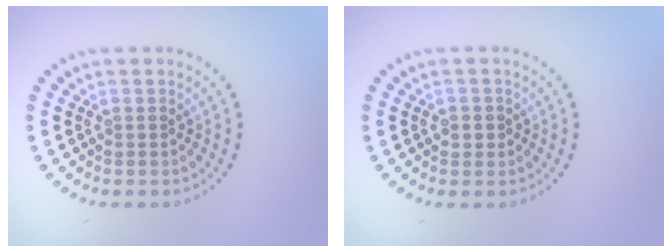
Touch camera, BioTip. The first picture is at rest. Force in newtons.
{"total": 1.1, "press": 1.1, "slide": 0.3}